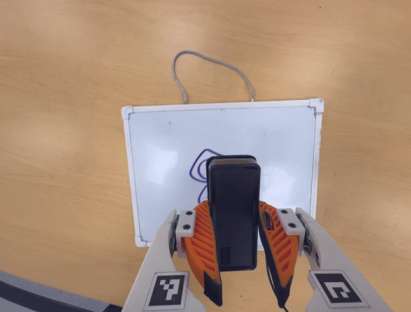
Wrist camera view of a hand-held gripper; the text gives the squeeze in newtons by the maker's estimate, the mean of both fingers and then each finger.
{"total": 7.2, "left": 6.1, "right": 8.3}